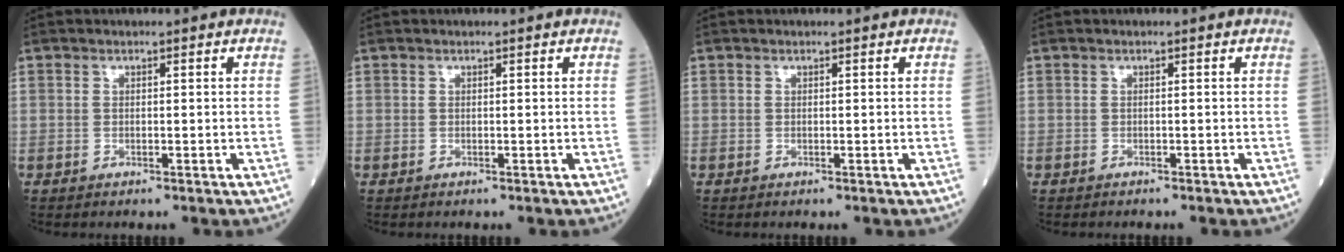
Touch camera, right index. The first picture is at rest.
{"total": 0.0}
{"total": 0.0}
{"total": 0.6, "force": [-0.6, 0.1, 0.2], "torque": [-0.005, -0.001, -0.011]}